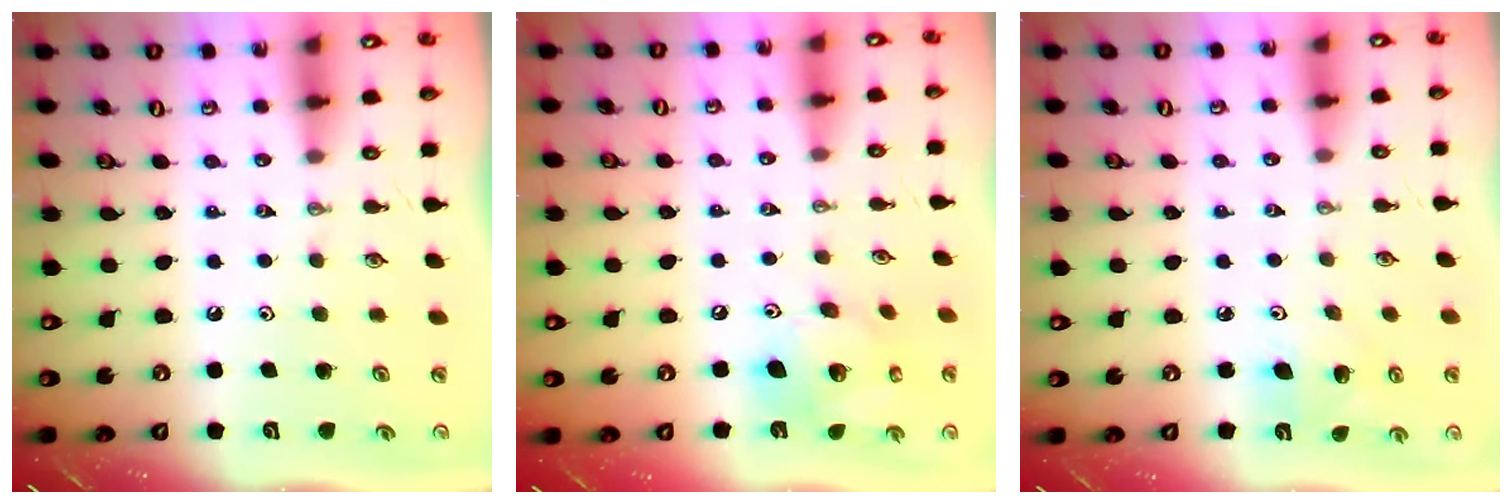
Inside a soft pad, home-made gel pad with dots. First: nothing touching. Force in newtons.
{"total": 16.8, "press": 16.4, "slide": 3.3}
{"total": 7.4, "press": 7.3, "slide": 1.2}